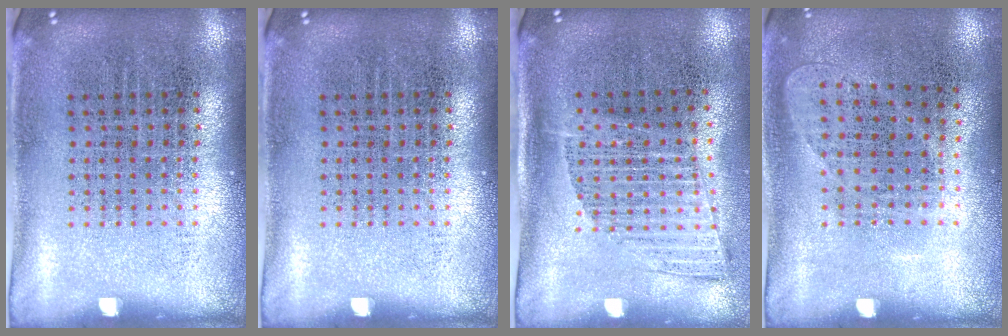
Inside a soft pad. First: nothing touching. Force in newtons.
{"total": 0.0}
{"total": 1.3, "press": 1.1, "slide": 0.8}
{"total": 0.9, "press": 0.8, "slide": 0.4}